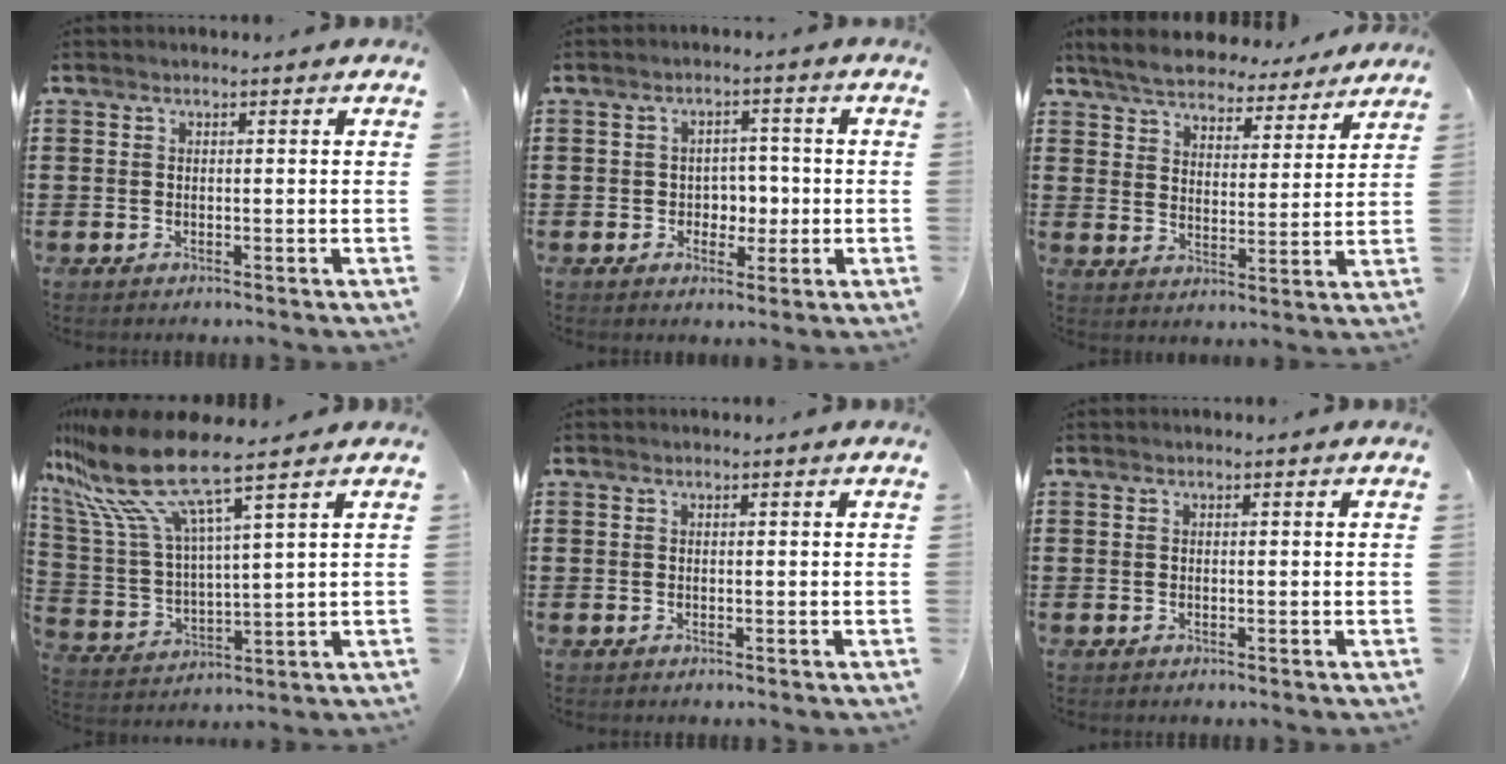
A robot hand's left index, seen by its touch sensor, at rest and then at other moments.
{"total": 3.6, "force": [-0.4, 3.1, 1.8], "torque": [-0.039, 0.007, -0.015]}
{"total": 6.1, "force": [6.0, 0.8, 1.0], "torque": [-0.049, -0.033, 0.105]}
{"total": 12.8, "force": [8.7, 2.3, 9.1], "torque": [-0.234, -0.050, 0.139]}
{"total": 0.0}
{"total": 0.0}